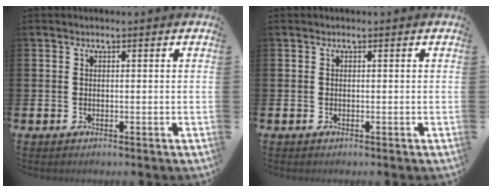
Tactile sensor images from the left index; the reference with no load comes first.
{"total": 0.0}